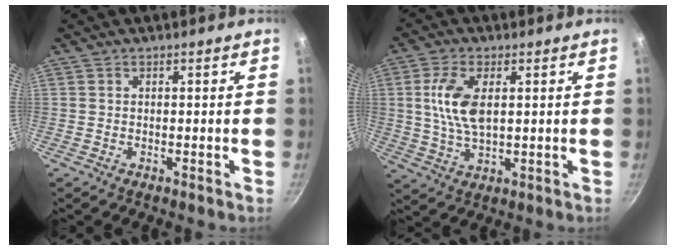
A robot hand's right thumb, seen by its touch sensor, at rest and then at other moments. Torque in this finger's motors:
{"motor_torque": [1.19, 1.02, 1.24, -0.02, 0.11]}